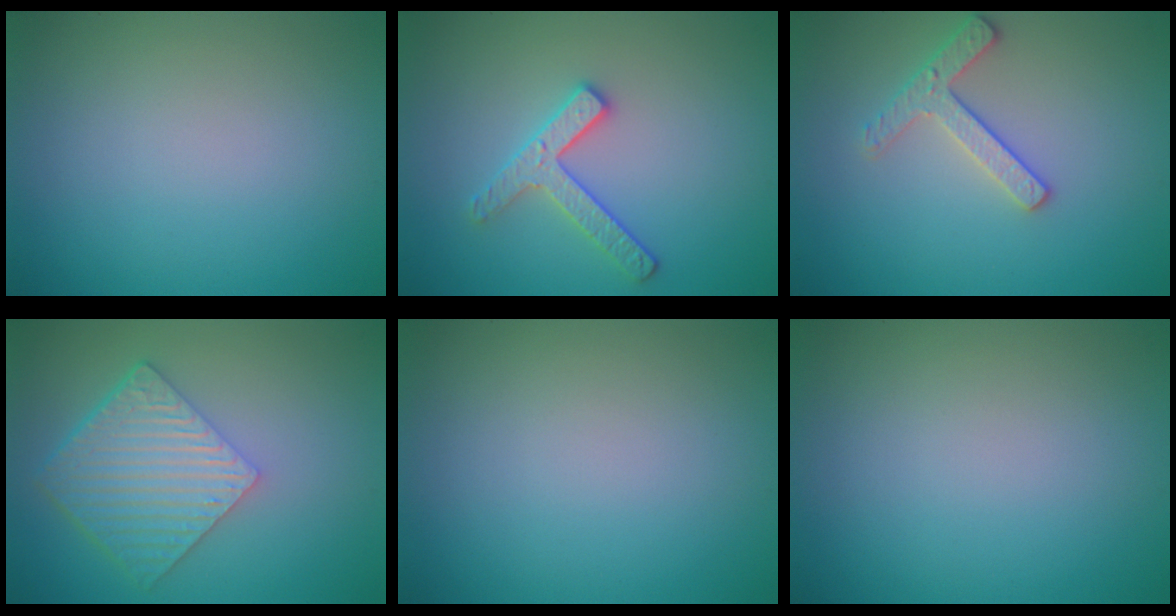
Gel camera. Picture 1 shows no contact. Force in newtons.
{"total": 2.6, "press": 2.5, "slide": 0.4}
{"total": 2.5, "press": 2.4, "slide": 0.5}
{"total": 6.5, "press": 4.6, "slide": 4.6}
{"total": 0.0}
{"total": 0.0}